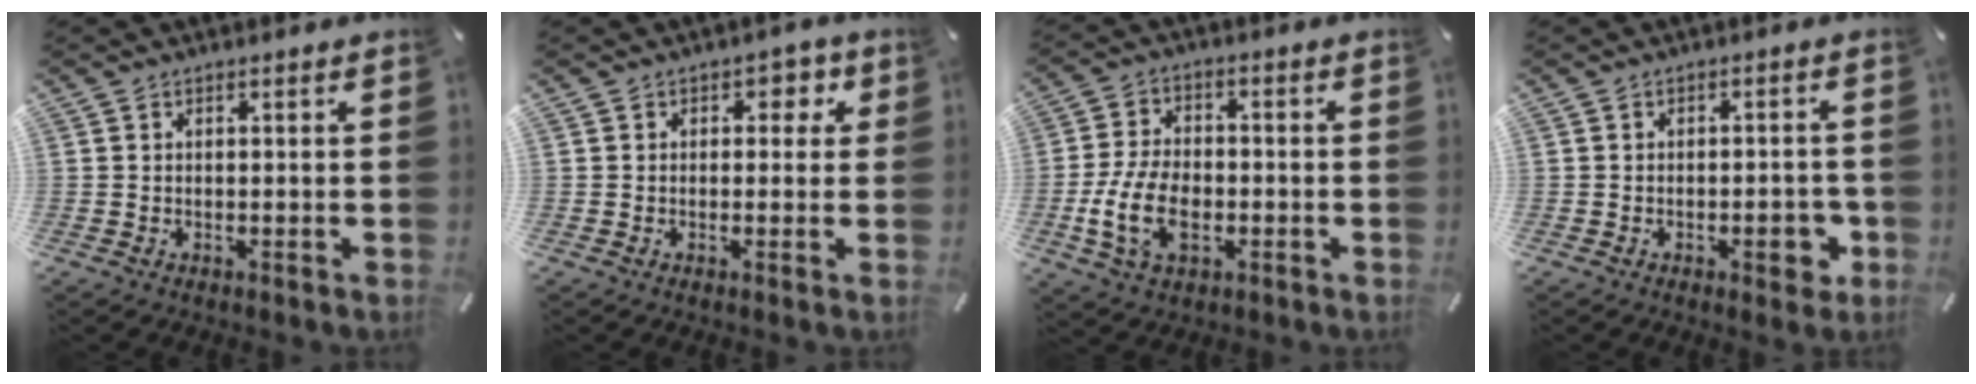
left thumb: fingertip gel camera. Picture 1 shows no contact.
{"total": 2.9, "force": [0.3, 2.2, 1.8], "torque": [-0.016, 0.002, -0.004]}
{"total": 11.2, "force": [-3.2, 7.5, 7.7], "torque": [-0.175, 0.007, -0.056]}
{"total": 5.3, "force": [-1.9, 2.2, 4.5], "torque": [-0.059, 0.008, -0.029]}